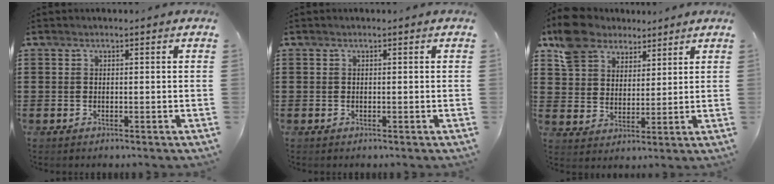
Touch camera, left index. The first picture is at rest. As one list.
[{"total": 0.0}, {"total": 7.7, "force": [6.3, 4.3, 1.0], "torque": [-0.051, -0.012, 0.122]}]